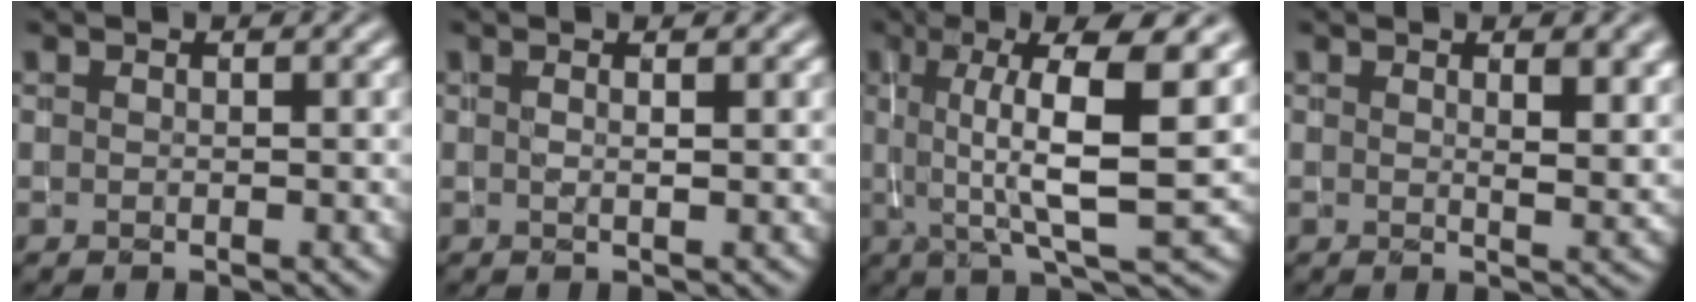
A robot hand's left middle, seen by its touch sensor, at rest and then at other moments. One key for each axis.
{"total": 1.3, "fx": 0.6, "fy": 0.5, "fz": 1.0, "tx": 0.000, "ty": 0.000, "tz": -0.006}
{"total": 9.2, "fx": 2.1, "fy": 1.9, "fz": 8.8, "tx": -0.127, "ty": 0.001, "tz": 0.036}
{"total": 4.9, "fx": 2.0, "fy": 1.9, "fz": 4.0, "tx": -0.036, "ty": 0.002, "tz": 0.031}